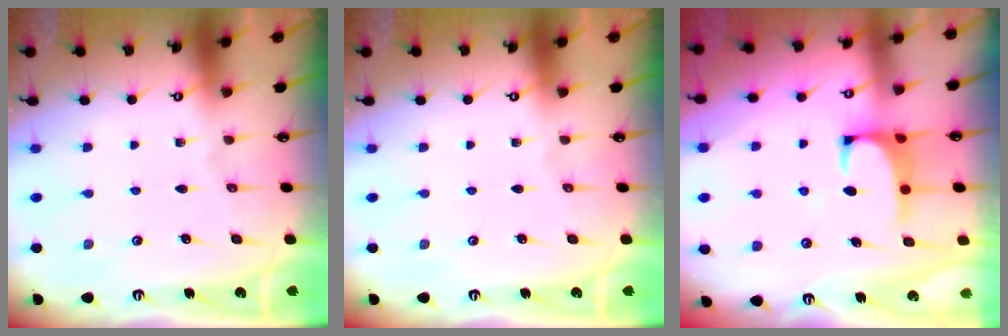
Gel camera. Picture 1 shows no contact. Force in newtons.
{"total": 0.0}
{"total": 1.2, "press": 1.1, "slide": 0.5}